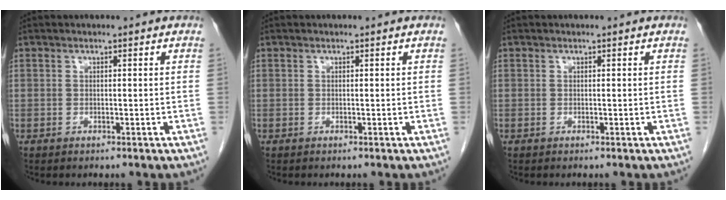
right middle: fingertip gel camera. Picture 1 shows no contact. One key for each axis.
{"total": 0.0}
{"total": 0.0}